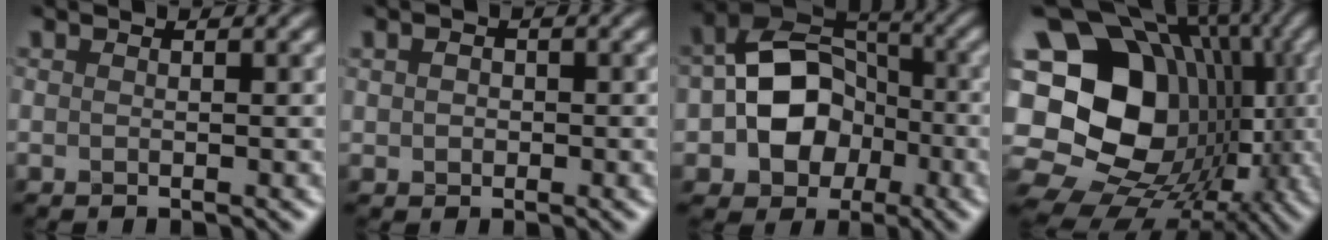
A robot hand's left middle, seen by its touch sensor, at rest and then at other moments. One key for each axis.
{"total": 0.8, "fx": 0.1, "fy": 0.8, "fz": -0.3, "tx": -0.004, "ty": 0.011, "tz": 0.011}
{"total": 6.7, "fx": -2.2, "fy": 5.3, "fz": 3.4, "tx": -0.078, "ty": 0.002, "tz": -0.027}
{"total": 18.4, "fx": -0.8, "fy": 14.8, "fz": 11.0, "tx": -0.206, "ty": -0.003, "tz": 0.023}